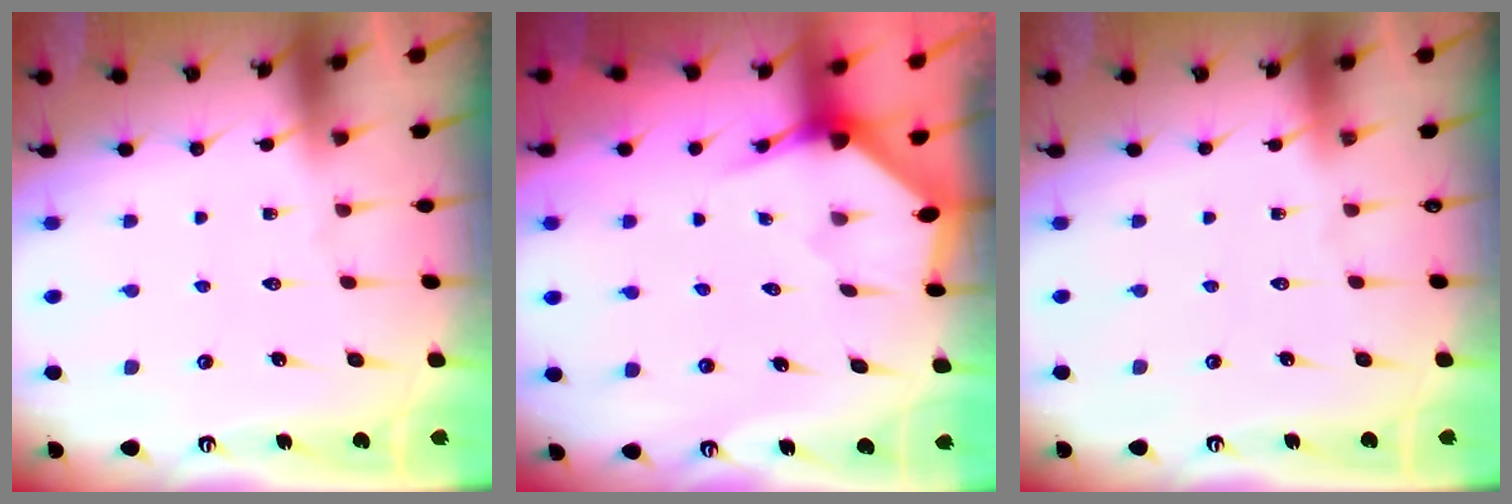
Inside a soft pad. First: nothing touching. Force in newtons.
{"total": 3.0, "press": 3.0, "slide": 0.3}
{"total": 0.0}